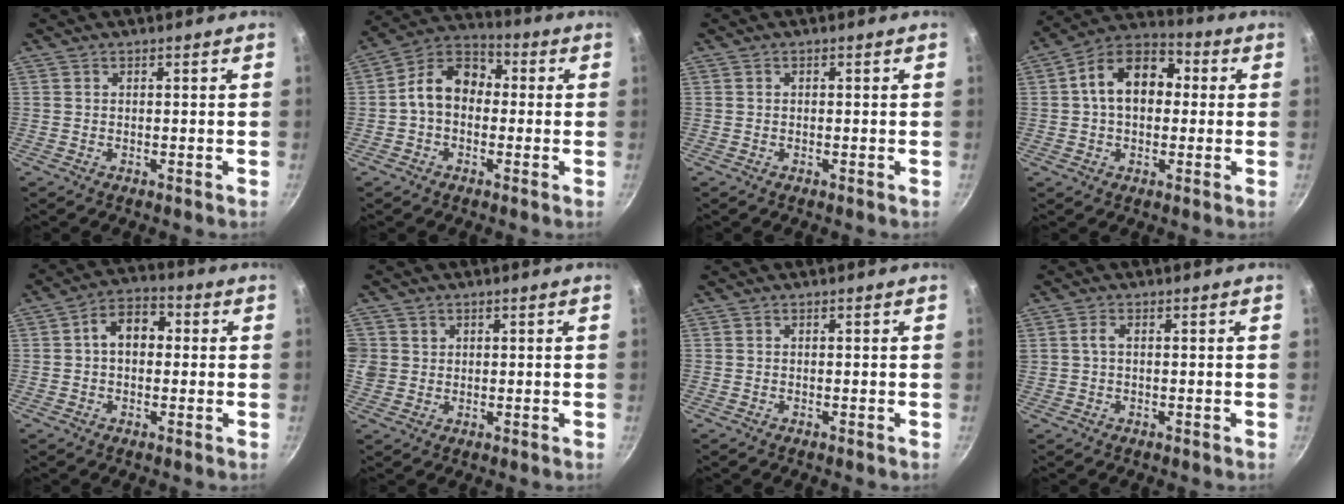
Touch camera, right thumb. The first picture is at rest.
{"total": 10.3, "force": [-0.3, 7.7, 6.8], "torque": [-0.084, 0.038, -0.030]}
{"total": 0.0}
{"total": 13.6, "force": [1.5, 9.5, 9.6], "torque": [-0.117, 0.034, 0.003]}
{"total": 7.8, "force": [0.8, 5.5, 5.5], "torque": [-0.053, 0.022, 0.000]}
{"total": 4.8, "force": [1.1, 4.4, 1.4], "torque": [-0.012, 0.005, 0.024]}
{"total": 0.0}
{"total": 1.6, "force": [0.2, 0.7, 1.4], "torque": [-0.027, 0.006, 0.005]}